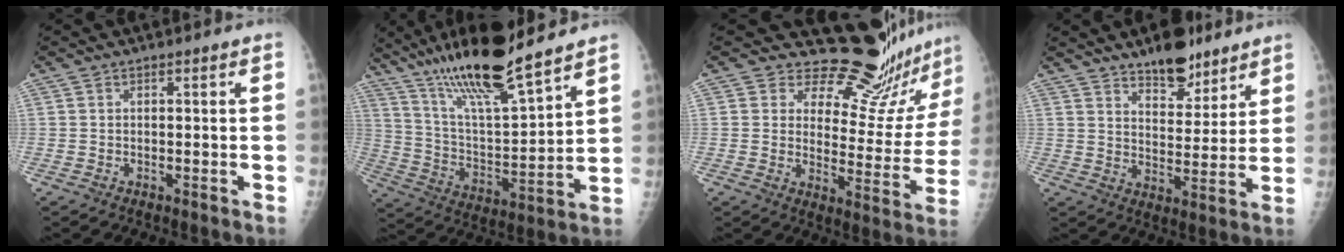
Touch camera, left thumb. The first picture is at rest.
{"total": 19.5, "force": [15.5, 2.3, 11.6], "torque": [-0.190, -0.070, 0.283]}
{"total": 16.9, "force": [16.1, 3.5, 3.9], "torque": [-0.011, -0.154, 0.197]}
{"total": 10.6, "force": [8.0, 4.6, 5.3], "torque": [-0.048, -0.054, 0.127]}